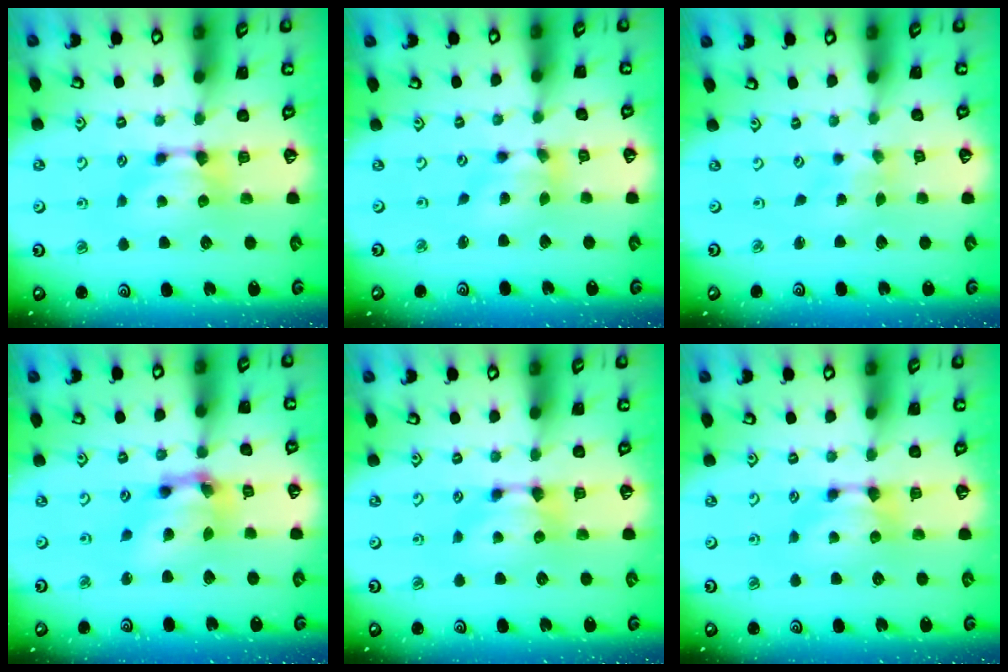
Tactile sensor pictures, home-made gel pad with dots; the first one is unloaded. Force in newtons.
{"total": 4.1, "press": 3.7, "slide": 1.7}
{"total": 4.6, "press": 4.5, "slide": 0.8}
{"total": 7.6, "press": 7.2, "slide": 2.3}
{"total": 0.0}
{"total": 0.0}